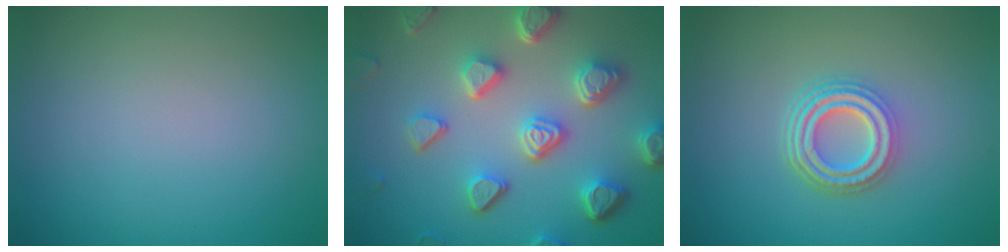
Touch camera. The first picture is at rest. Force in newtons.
{"total": 7.1, "press": 5.5, "slide": 4.5}
{"total": 4.8, "press": 3.4, "slide": 3.4}